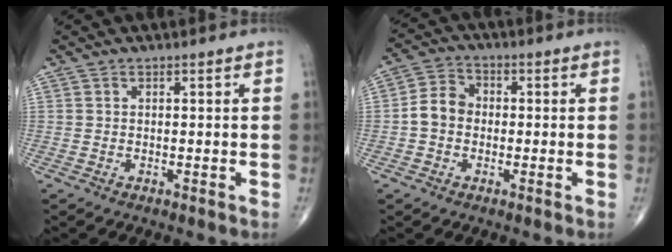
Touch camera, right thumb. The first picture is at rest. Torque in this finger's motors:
{"motor_torque": [0.71, 1.58, 0.73, -0.24, 0.05]}